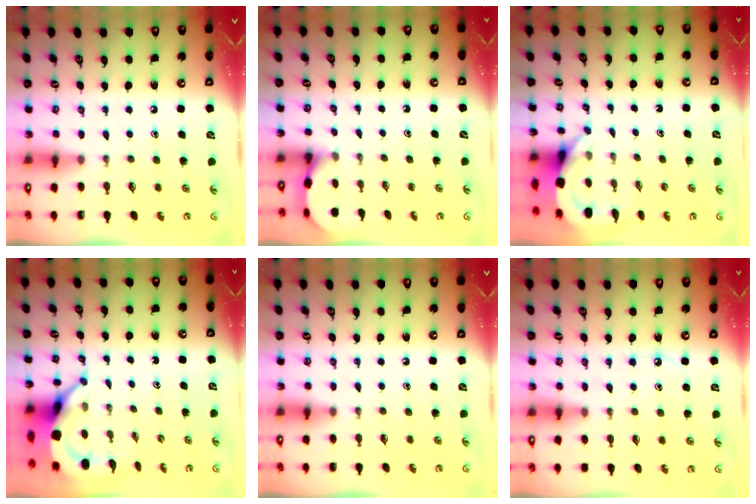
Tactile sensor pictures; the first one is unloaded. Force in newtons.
{"total": 1.9, "press": 1.9, "slide": 0.2}
{"total": 3.6, "press": 3.6, "slide": 0.2}
{"total": 5.4, "press": 5.3, "slide": 0.8}
{"total": 0.0}
{"total": 4.2, "press": 4.1, "slide": 0.6}